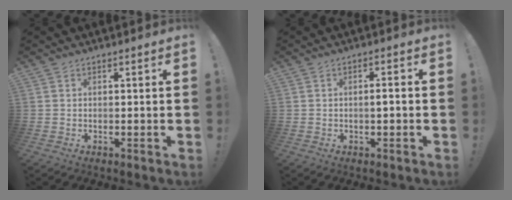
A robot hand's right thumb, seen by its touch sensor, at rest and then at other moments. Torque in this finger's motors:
{"motor_torque": [0.01, -0.23, -0.01, 0.16, -0.02]}